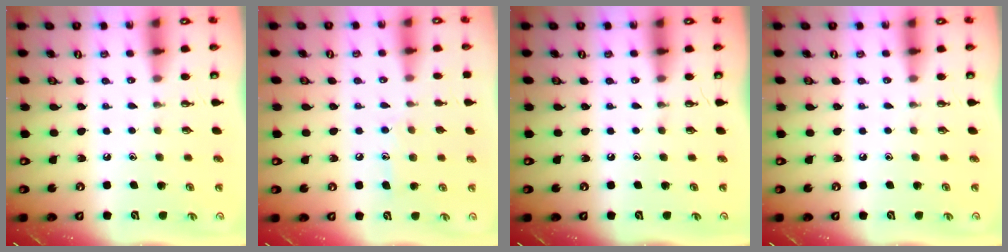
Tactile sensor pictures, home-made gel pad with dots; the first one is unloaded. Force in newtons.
{"total": 7.8, "press": 7.7, "slide": 0.5}
{"total": 0.0}
{"total": 0.0}